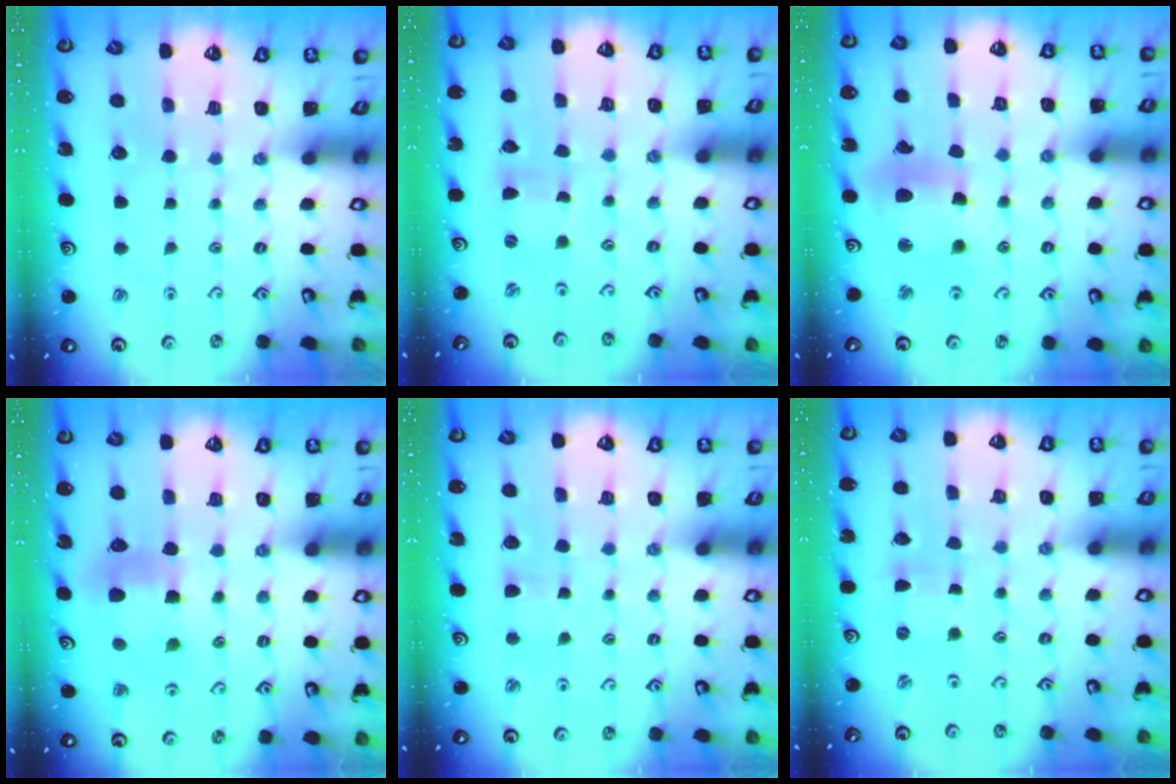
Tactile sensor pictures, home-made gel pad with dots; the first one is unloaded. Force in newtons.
{"total": 0.0}
{"total": 11.2, "press": 11.2, "slide": 1.3}
{"total": 7.0, "press": 7.0, "slide": 0.6}
{"total": 2.8, "press": 2.7, "slide": 0.5}
{"total": 0.0}